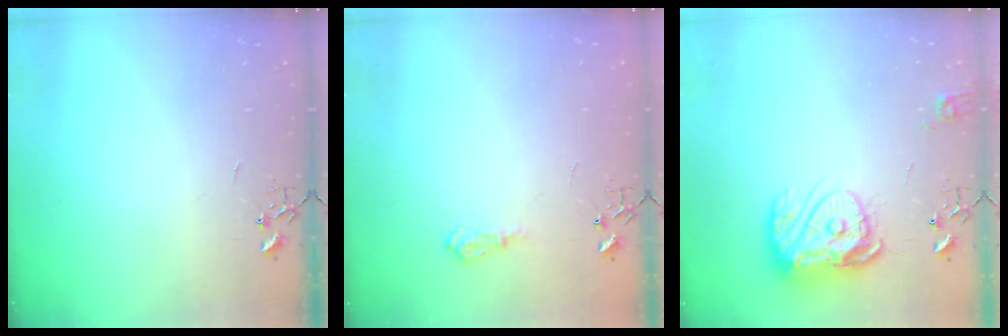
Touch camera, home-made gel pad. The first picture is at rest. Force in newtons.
{"total": 9.0, "press": 9.0, "slide": 0.9}
{"total": 15.9, "press": 15.8, "slide": 1.5}